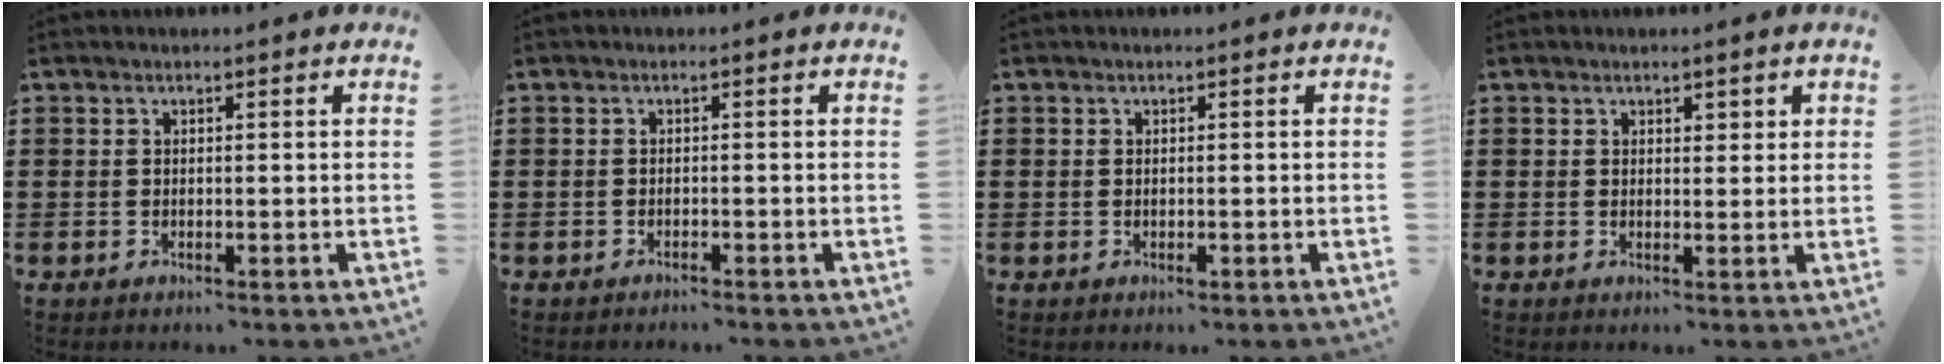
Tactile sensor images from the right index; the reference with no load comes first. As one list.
[{"total": 0.8, "force": [-0.8, 0.0, 0.0], "torque": [-0.002, -0.001, -0.017]}, {"total": 0.7, "force": [-0.2, 0.2, 0.7], "torque": [-0.013, -0.004, -0.002]}, {"total": 1.3, "force": [1.0, 0.7, 0.3], "torque": [0.000, 0.002, 0.017]}]